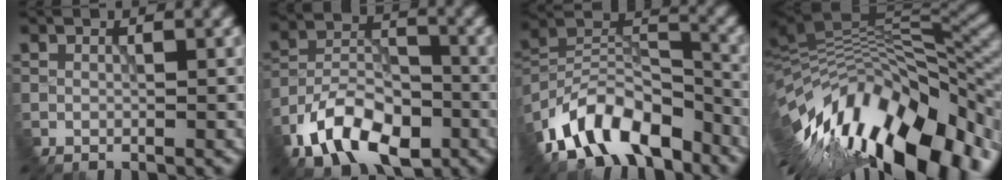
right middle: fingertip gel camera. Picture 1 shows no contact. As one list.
[{"total": 8.1, "force": [-4.7, 4.5, 4.7], "torque": [-0.092, 0.006, -0.089]}, {"total": 10.6, "force": [-7.6, 5.1, 5.4], "torque": [-0.097, 0.018, -0.148]}, {"total": 16.6, "force": [-6.2, 7.3, 13.5], "torque": [-0.221, 0.001, -0.094]}]